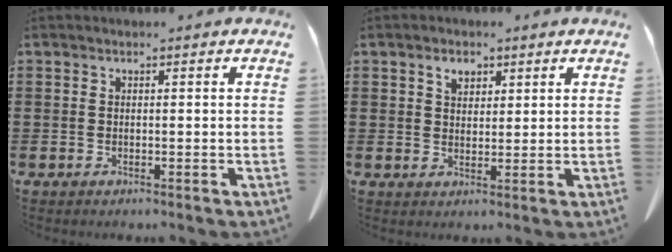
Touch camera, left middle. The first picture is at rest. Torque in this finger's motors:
{"motor_torque": [0.30, 0.29, 0.04, 0.04]}